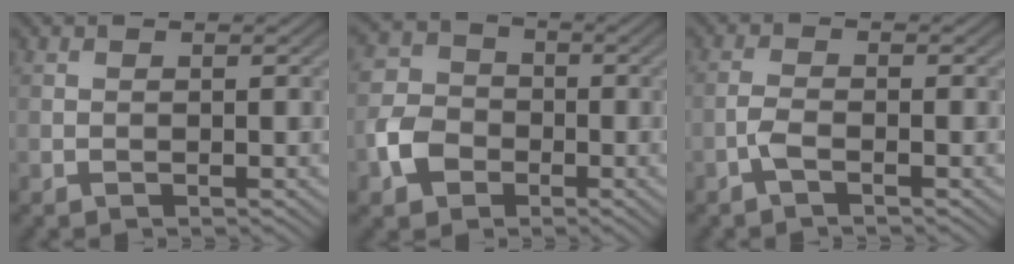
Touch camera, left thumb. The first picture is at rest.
{"total": 6.0, "force": [-2.3, 4.8, 2.7], "torque": [-0.068, -0.001, -0.059]}
{"total": 2.0, "force": [-1.2, 0.4, 1.6], "torque": [-0.037, 0.005, -0.031]}